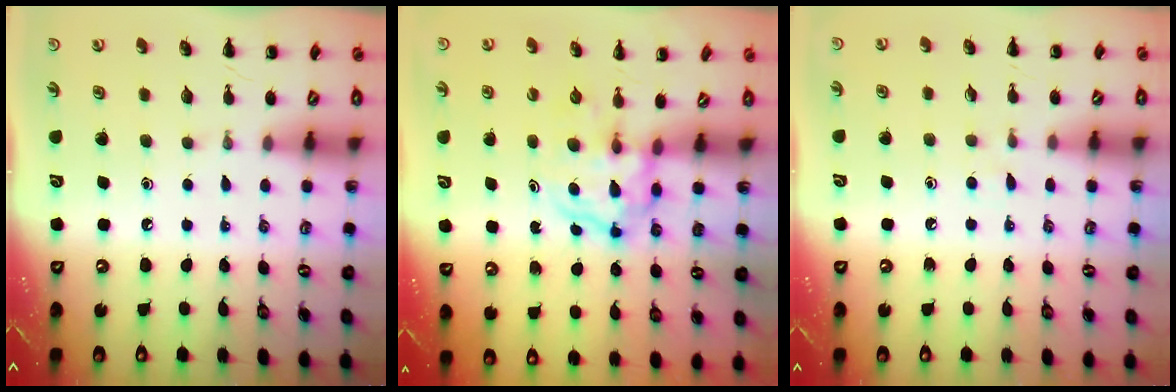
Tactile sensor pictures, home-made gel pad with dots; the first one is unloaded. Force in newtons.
{"total": 3.9, "press": 3.9, "slide": 0.4}
{"total": 4.7, "press": 4.3, "slide": 1.9}